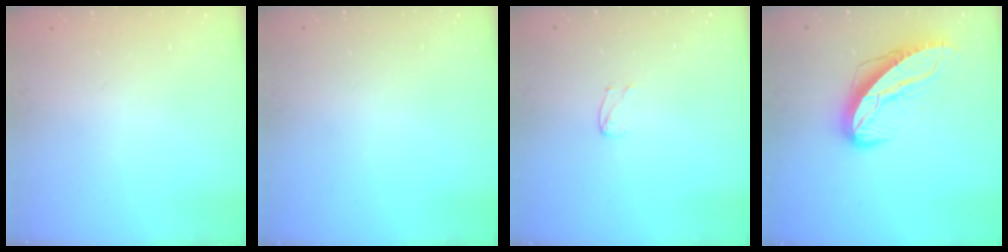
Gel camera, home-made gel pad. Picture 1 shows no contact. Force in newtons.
{"total": 0.0}
{"total": 3.1, "press": 3.1, "slide": 0.3}
{"total": 11.8, "press": 11.7, "slide": 1.2}